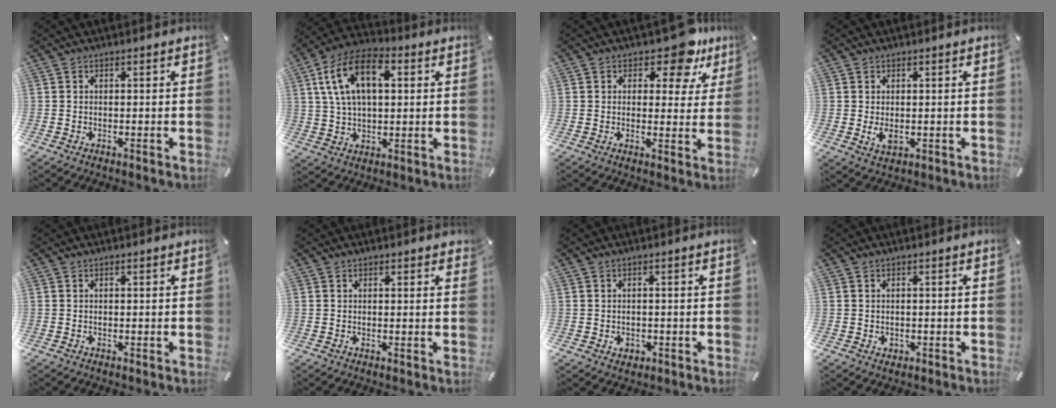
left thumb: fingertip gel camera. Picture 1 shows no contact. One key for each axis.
{"total": 14.2, "fx": 4.5, "fy": 8.4, "fz": 10.4, "tx": -0.219, "ty": 0.008, "tz": 0.078}
{"total": 9.8, "fx": 6.2, "fy": 4.8, "fz": 5.9, "tx": -0.061, "ty": -0.039, "tz": 0.100}
{"total": 3.0, "fx": -0.1, "fy": 1.9, "fz": 2.3, "tx": -0.050, "ty": -0.006, "tz": -0.006}
{"total": 0.0}
{"total": 0.8, "fx": 0.6, "fy": 0.5, "fz": 0.4, "tx": -0.001, "ty": -0.002, "tz": 0.008}
{"total": 1.9, "fx": -0.4, "fy": 1.7, "fz": 0.8, "tx": -0.016, "ty": 0.005, "tz": -0.009}
{"total": 0.9, "fx": 0.0, "fy": 0.9, "fz": 0.3, "tx": -0.005, "ty": 0.005, "tz": -0.001}